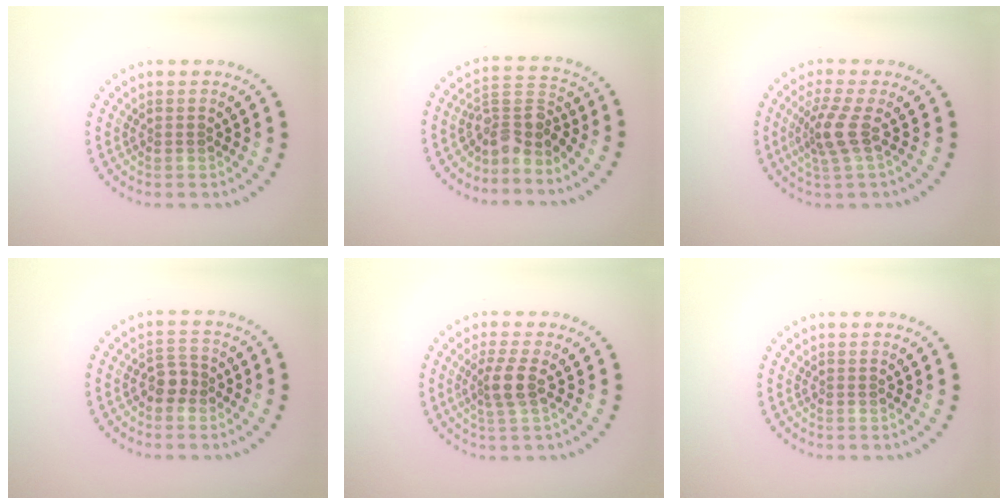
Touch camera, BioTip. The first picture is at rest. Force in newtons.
{"total": 3.3, "press": 2.6, "slide": 2.1}
{"total": 2.9, "press": 2.1, "slide": 2.0}
{"total": 2.0, "press": 1.8, "slide": 0.9}
{"total": 2.4, "press": 2.0, "slide": 1.4}
{"total": 0.0}